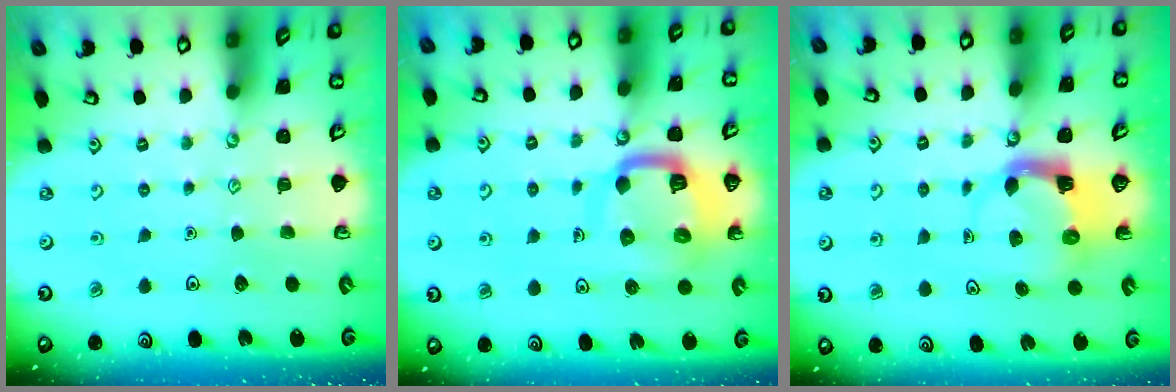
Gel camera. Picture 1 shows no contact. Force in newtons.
{"total": 10.8, "press": 10.8, "slide": 1.1}
{"total": 3.9, "press": 3.8, "slide": 0.6}